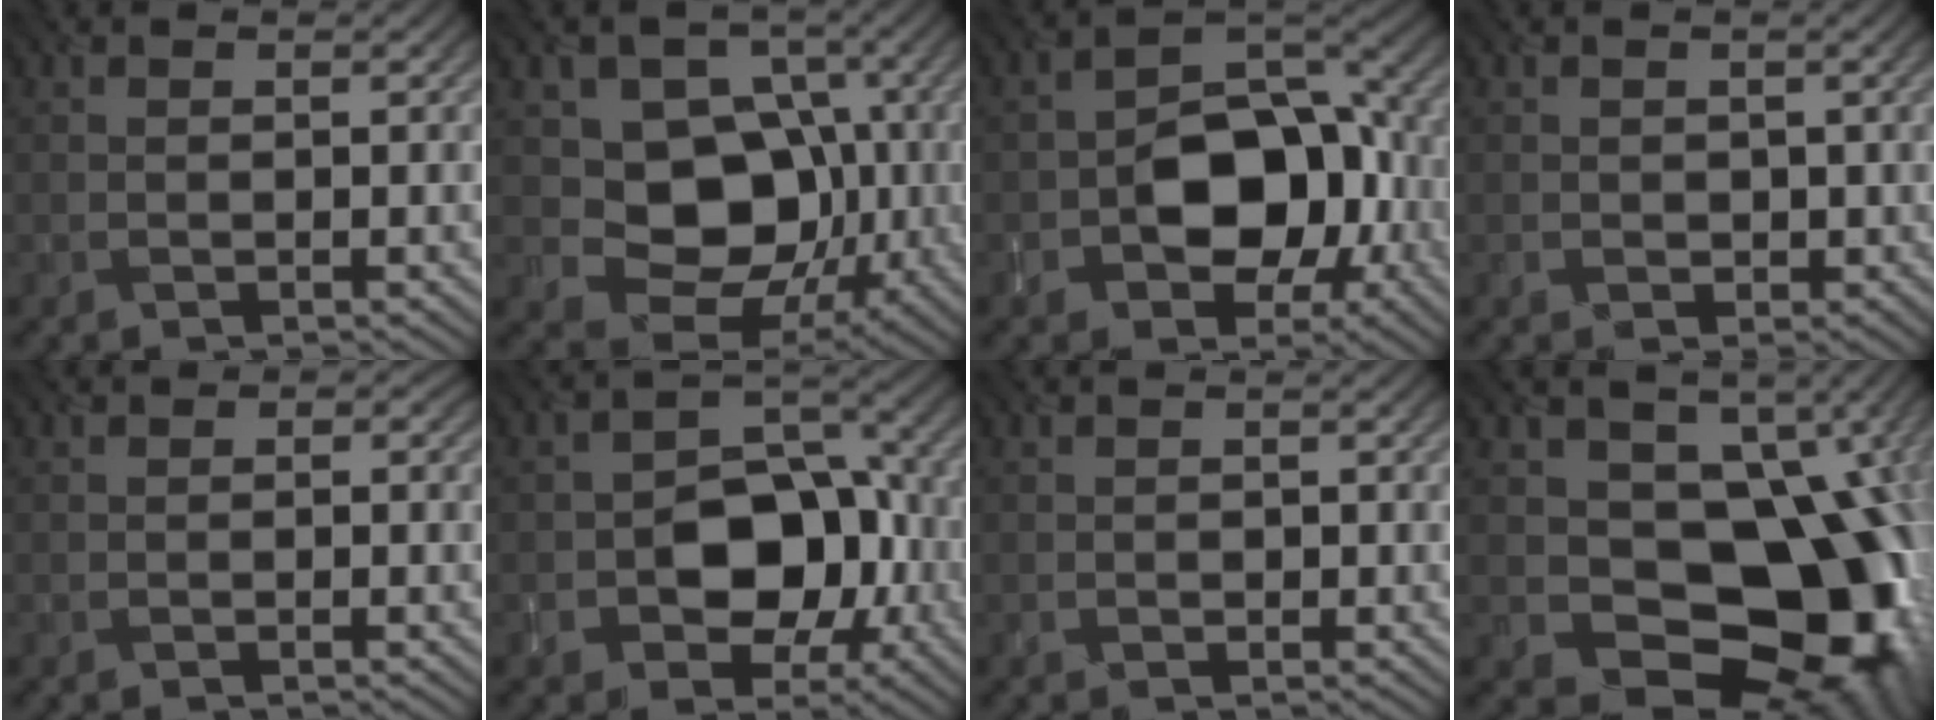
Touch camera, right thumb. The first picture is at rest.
{"total": 11.1, "force": [-0.5, 9.5, 5.8], "torque": [-0.083, -0.023, -0.018]}
{"total": 10.2, "force": [-3.2, 7.5, 6.3], "torque": [-0.095, -0.011, -0.054]}
{"total": 1.3, "force": [-0.3, 1.2, -0.5], "torque": [0.003, -0.012, -0.002]}
{"total": 1.4, "force": [0.0, 1.2, 0.7], "torque": [-0.005, -0.008, 0.003]}
{"total": 8.8, "force": [-2.8, 6.7, 4.9], "torque": [-0.067, -0.010, -0.050]}
{"total": 0.9, "force": [-0.5, 0.8, -0.1], "torque": [0.005, -0.010, -0.001]}
{"total": 16.7, "force": [-1.8, 12.6, 10.9], "torque": [-0.121, -0.039, -0.008]}